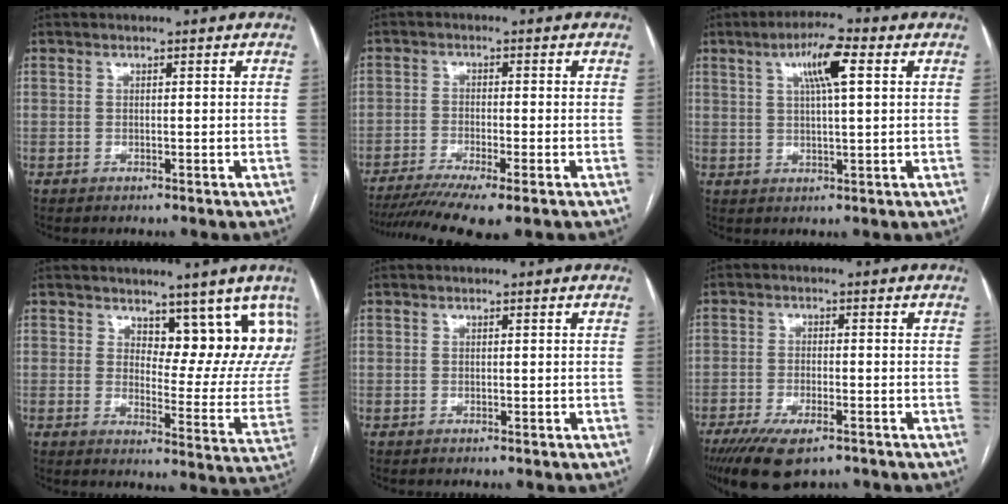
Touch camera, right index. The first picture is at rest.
{"total": 10.9, "force": [-8.1, 0.8, 7.2], "torque": [-0.118, -0.013, -0.129]}
{"total": 7.1, "force": [2.7, 0.8, 6.5], "torque": [-0.118, 0.010, 0.045]}
{"total": 12.3, "force": [9.1, 5.1, 6.6], "torque": [-0.048, -0.030, 0.108]}
{"total": 0.0}
{"total": 9.4, "force": [-6.4, 2.9, 6.2], "torque": [-0.106, -0.017, -0.105]}